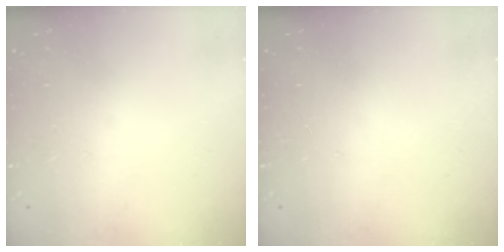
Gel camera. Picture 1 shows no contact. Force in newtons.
{"total": 0.0}